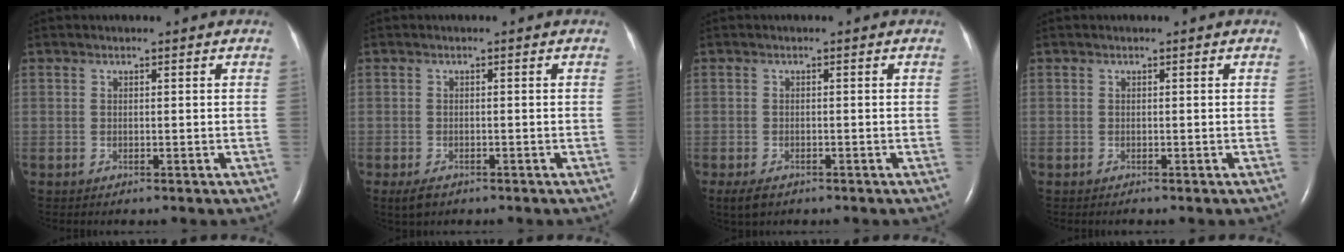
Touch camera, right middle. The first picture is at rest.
{"total": 2.4, "force": [-1.5, 1.2, 1.4], "torque": [-0.033, -0.005, -0.020]}
{"total": 2.9, "force": [-1.9, 1.4, 1.6], "torque": [-0.035, -0.006, -0.026]}
{"total": 0.0}